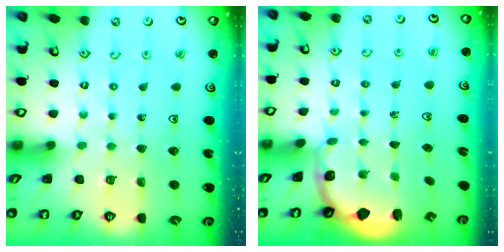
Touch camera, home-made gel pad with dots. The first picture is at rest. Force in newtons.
{"total": 2.4, "press": 1.1, "slide": 2.2}